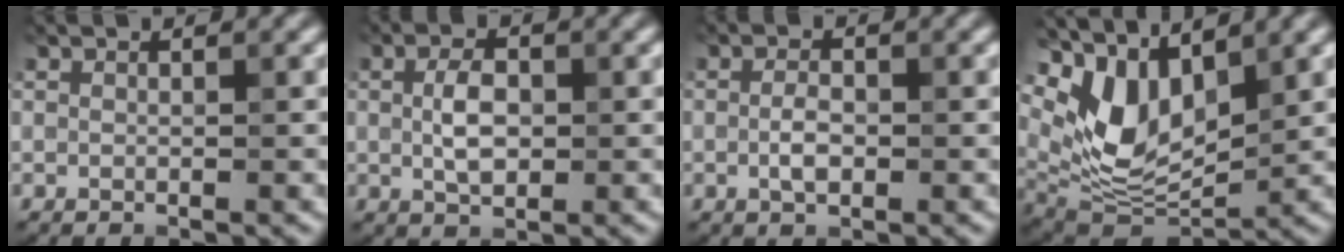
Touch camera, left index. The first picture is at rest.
{"total": 3.2, "force": [0.1, 1.9, 2.6], "torque": [-0.052, 0.001, 0.001]}
{"total": 2.1, "force": [-0.4, 1.1, 1.8], "torque": [-0.034, 0.002, -0.011]}
{"total": 6.9, "force": [3.4, 3.7, 4.7], "torque": [-0.104, -0.017, 0.063]}